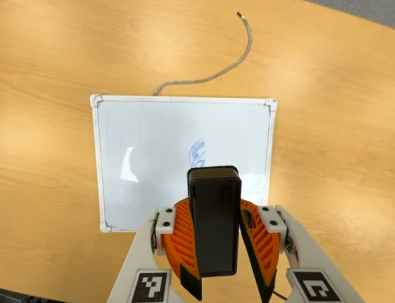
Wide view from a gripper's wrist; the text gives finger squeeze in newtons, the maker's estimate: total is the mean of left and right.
{"total": 9.0, "left": 9.5, "right": 8.6}